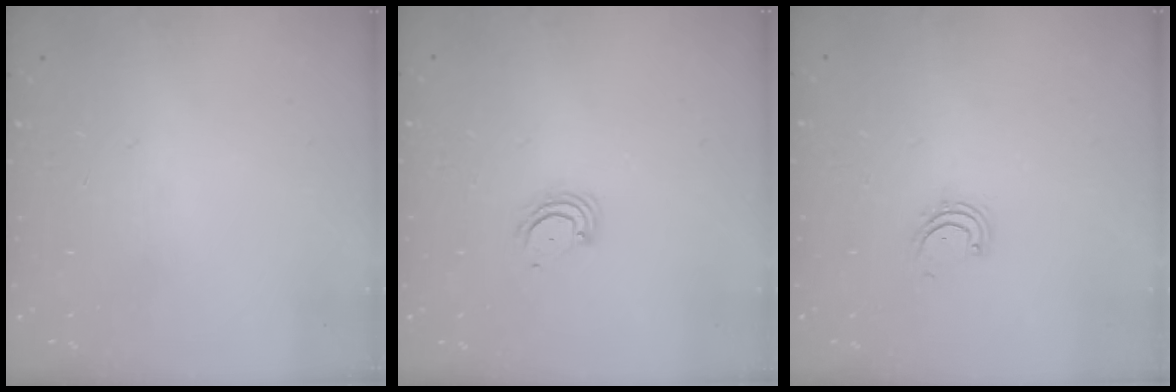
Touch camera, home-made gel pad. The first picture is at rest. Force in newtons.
{"total": 2.3, "press": 2.3, "slide": 0.2}
{"total": 2.6, "press": 2.6, "slide": 0.3}